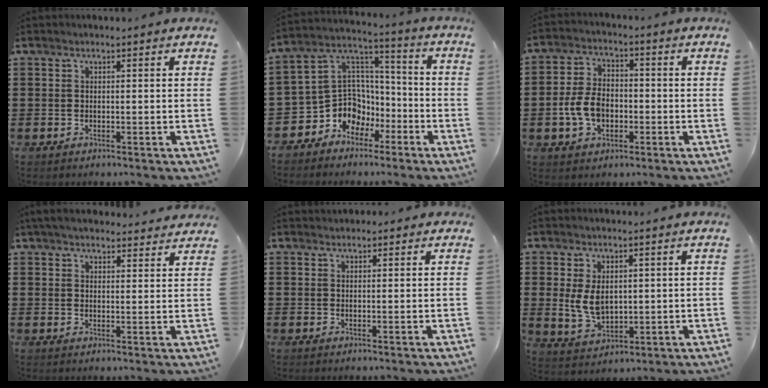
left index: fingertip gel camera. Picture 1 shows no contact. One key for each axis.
{"total": 8.6, "fx": -3.9, "fy": 7.6, "fz": 1.5, "tx": -0.072, "ty": -0.006, "tz": -0.073}
{"total": 7.1, "fx": -1.9, "fy": 4.7, "fz": 5.0, "tx": -0.124, "ty": 0.002, "tz": -0.042}
{"total": 4.2, "fx": 4.0, "fy": 0.6, "fz": 1.2, "tx": -0.034, "ty": -0.008, "tz": 0.073}
{"total": 1.1, "fx": 1.0, "fy": 0.6, "fz": 0.1, "tx": -0.005, "ty": 0.004, "tz": 0.020}
{"total": 5.6, "fx": 0.8, "fy": 3.7, "fz": 4.1, "tx": -0.092, "ty": -0.001, "tz": 0.011}